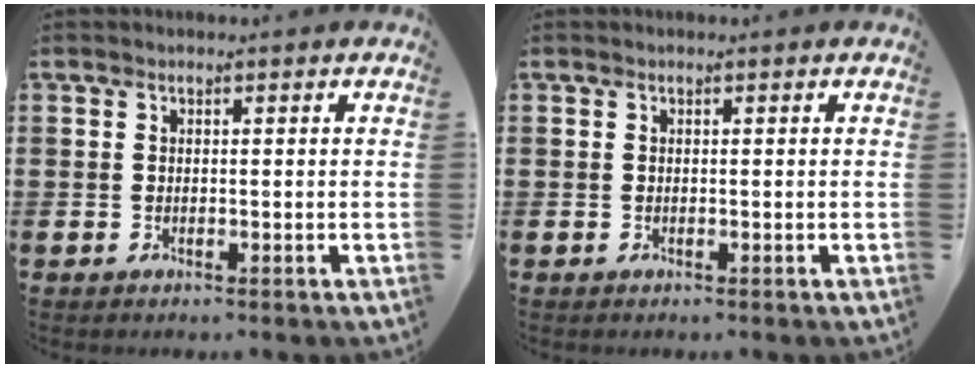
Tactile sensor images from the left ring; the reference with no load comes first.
{"total": 0.0}